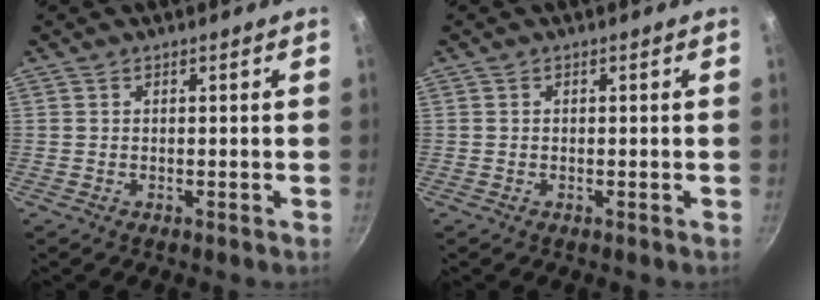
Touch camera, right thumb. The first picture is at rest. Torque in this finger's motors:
{"motor_torque": [-0.30, 0.05, -0.21, -0.20, -0.01]}